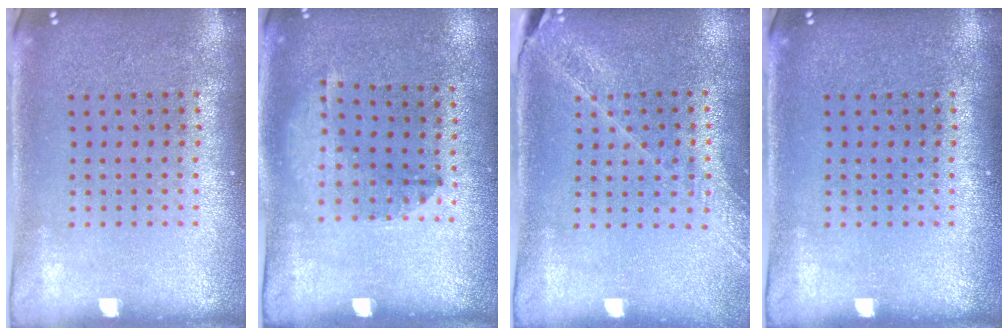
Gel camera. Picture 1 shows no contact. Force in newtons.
{"total": 1.3, "press": 0.9, "slide": 0.9}
{"total": 1.6, "press": 1.6, "slide": 0.0}
{"total": 0.0}